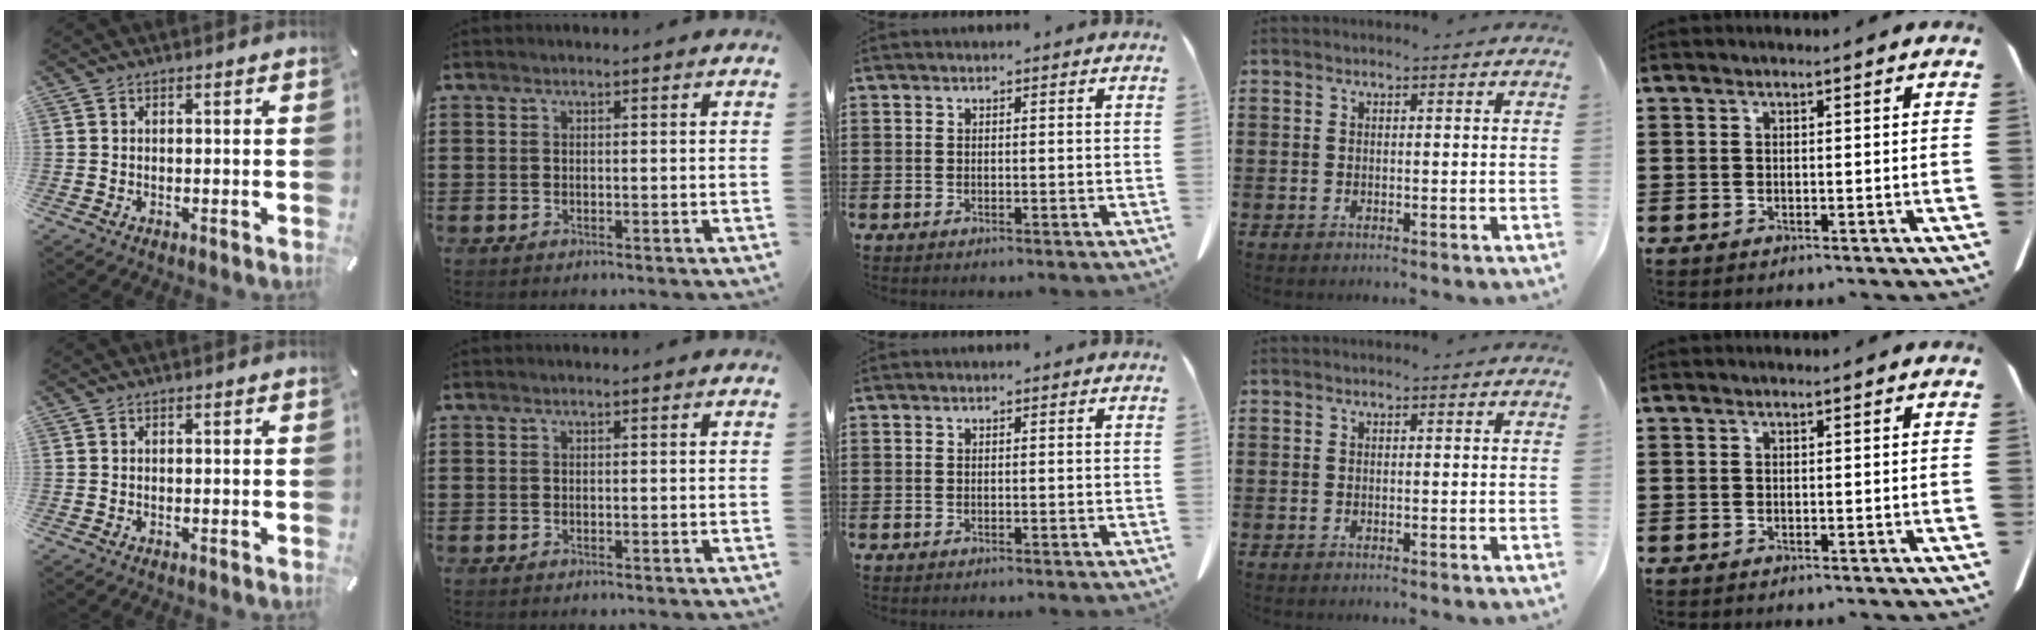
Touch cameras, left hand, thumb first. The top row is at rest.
{}